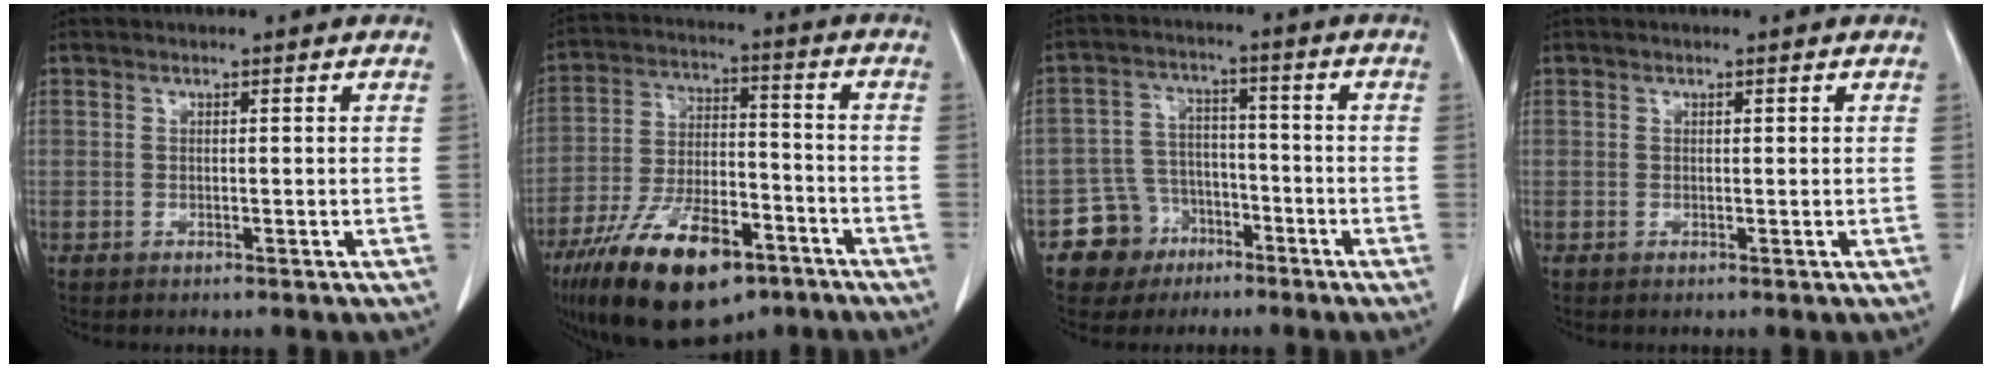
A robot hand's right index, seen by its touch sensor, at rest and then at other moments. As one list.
[{"total": 18.7, "force": [-11.7, 7.1, 12.7], "torque": [-0.238, -0.011, -0.200]}, {"total": 7.4, "force": [-4.1, 6.2, 0.4], "torque": [0.006, 0.015, -0.065]}, {"total": 0.0}]